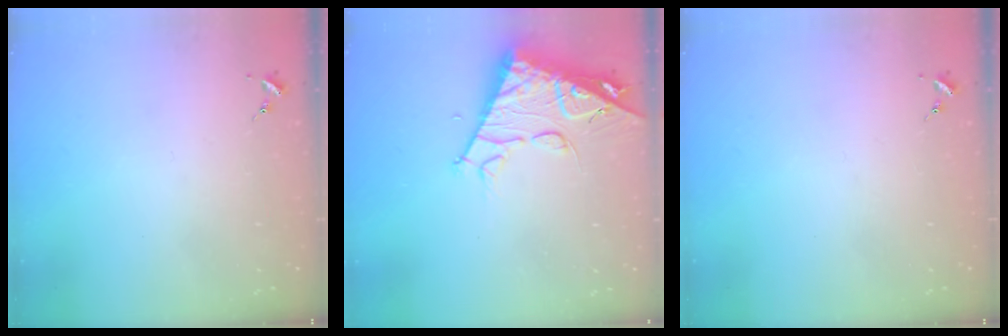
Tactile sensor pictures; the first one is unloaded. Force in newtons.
{"total": 13.9, "press": 13.8, "slide": 1.4}
{"total": 0.0}